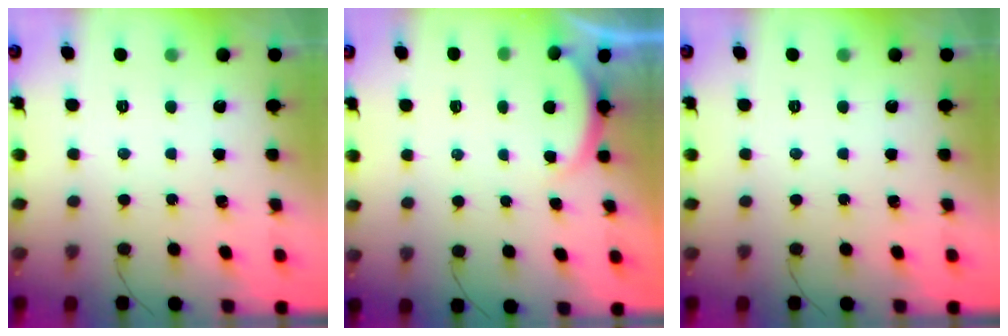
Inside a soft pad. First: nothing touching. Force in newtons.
{"total": 2.4, "press": 2.4, "slide": 0.6}
{"total": 0.0}